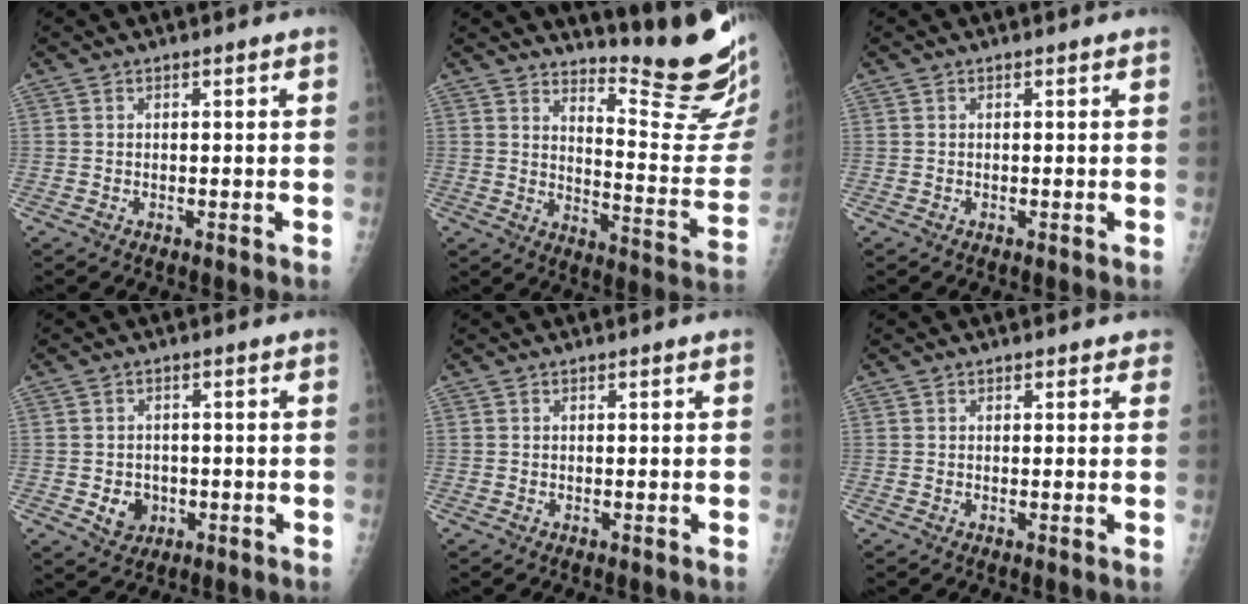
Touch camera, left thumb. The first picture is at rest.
{"total": 18.6, "force": [16.3, 1.8, 8.8], "torque": [-0.100, -0.191, 0.214]}
{"total": 0.0}
{"total": 4.4, "force": [-1.0, 3.8, 2.0], "torque": [-0.013, 0.004, -0.007]}
{"total": 0.0}
{"total": 1.2, "force": [0.8, 0.9, 0.2], "torque": [0.017, -0.003, 0.004]}